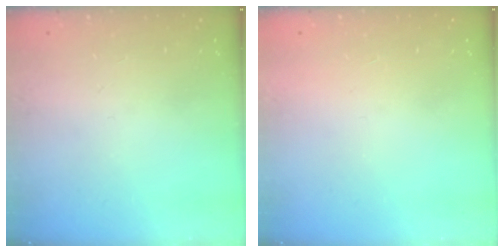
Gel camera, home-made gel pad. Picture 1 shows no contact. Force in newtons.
{"total": 1.5, "press": 1.5, "slide": 0.1}